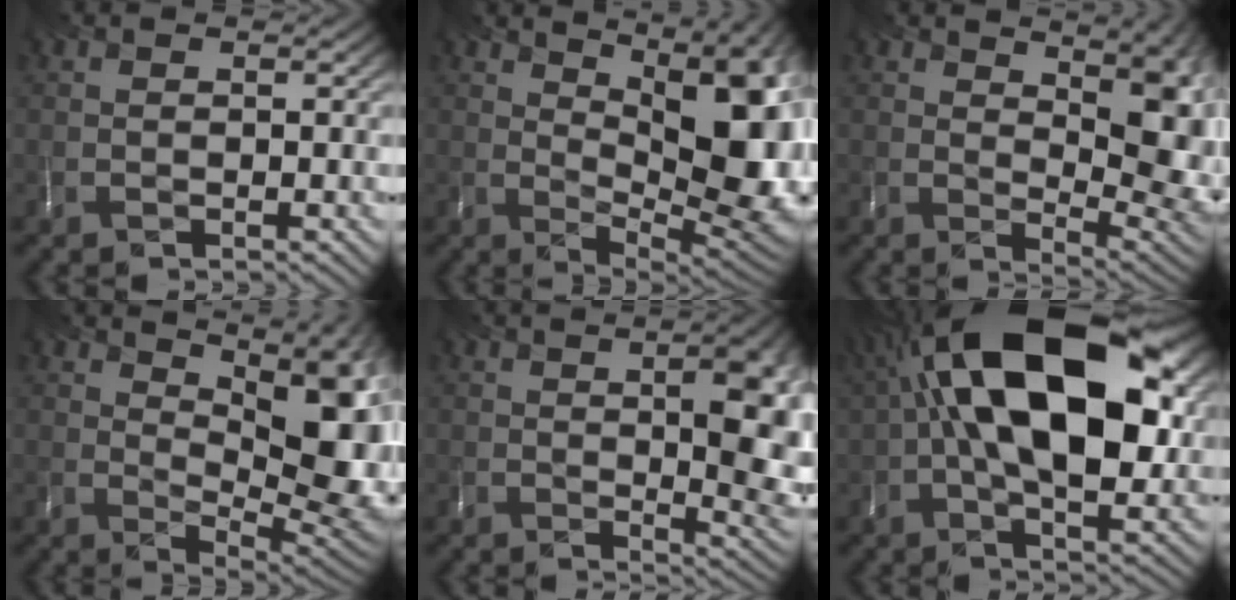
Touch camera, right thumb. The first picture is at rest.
{"total": 15.2, "force": [4.9, 6.1, 13.0], "torque": [-0.170, 0.020, 0.079]}
{"total": 12.9, "force": [4.6, 6.1, 10.3], "torque": [-0.119, 0.003, 0.069]}
{"total": 14.0, "force": [5.5, 5.8, 11.5], "torque": [-0.152, 0.020, 0.084]}
{"total": 11.5, "force": [2.1, 4.2, 10.5], "torque": [-0.127, 0.009, 0.031]}
{"total": 19.0, "force": [3.1, 9.7, 16.0], "torque": [-0.273, 0.029, 0.028]}